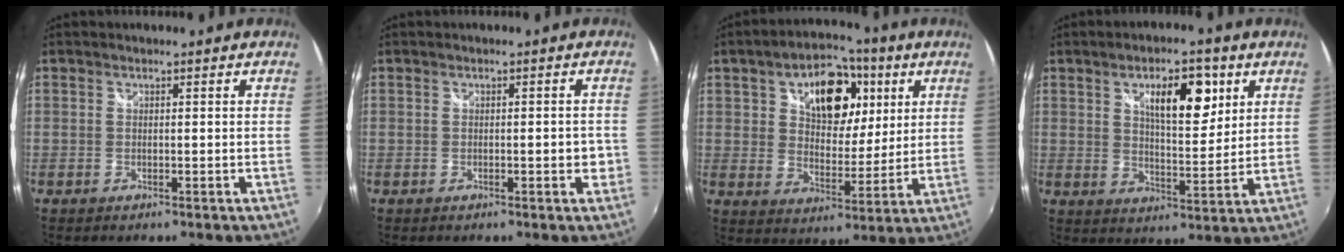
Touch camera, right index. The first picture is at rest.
{"total": 2.1, "force": [-0.6, 0.9, 1.7], "torque": [-0.021, 0.003, -0.005]}
{"total": 16.7, "force": [6.3, 10.3, 11.6], "torque": [-0.199, 0.027, 0.102]}
{"total": 10.7, "force": [4.7, 4.3, 8.6], "torque": [-0.126, 0.007, 0.075]}